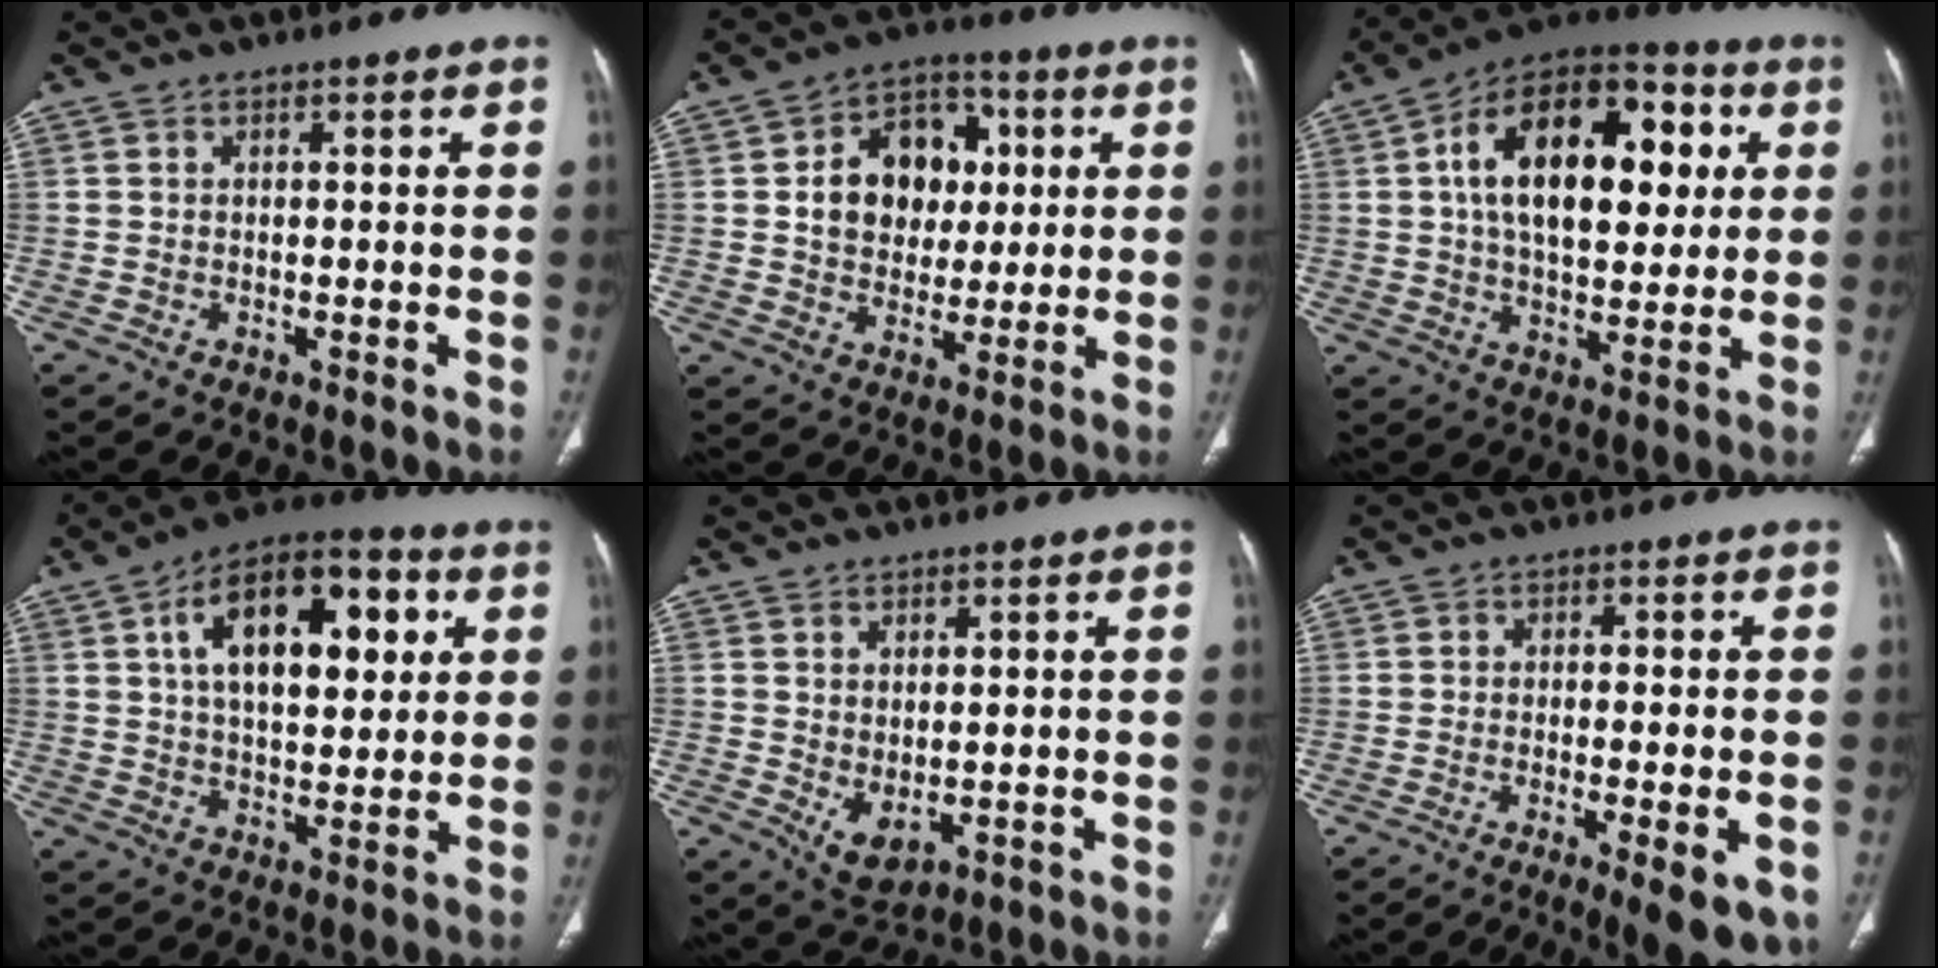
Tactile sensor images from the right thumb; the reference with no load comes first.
{"total": 14.2, "force": [2.5, 11.0, 8.7], "torque": [-0.089, 0.009, 0.041]}
{"total": 24.0, "force": [5.1, 13.8, 19.0], "torque": [-0.270, 0.015, 0.071]}
{"total": 19.4, "force": [6.0, 10.1, 15.5], "torque": [-0.207, 0.006, 0.088]}
{"total": 5.0, "force": [-0.5, 2.8, 4.1], "torque": [-0.065, -0.007, 0.012]}
{"total": 9.9, "force": [-4.7, 2.4, 8.4], "torque": [-0.108, -0.007, -0.065]}